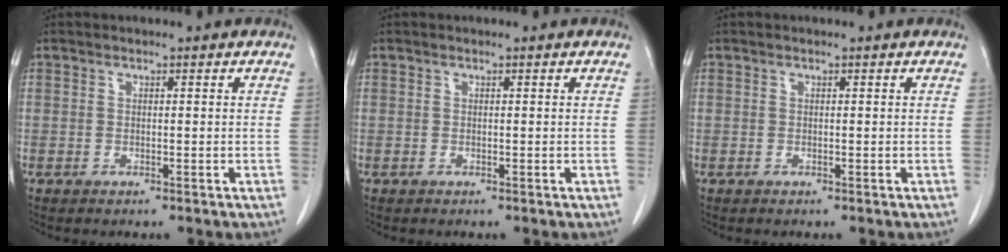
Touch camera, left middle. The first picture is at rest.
{"total": 0.0}
{"total": 0.0}